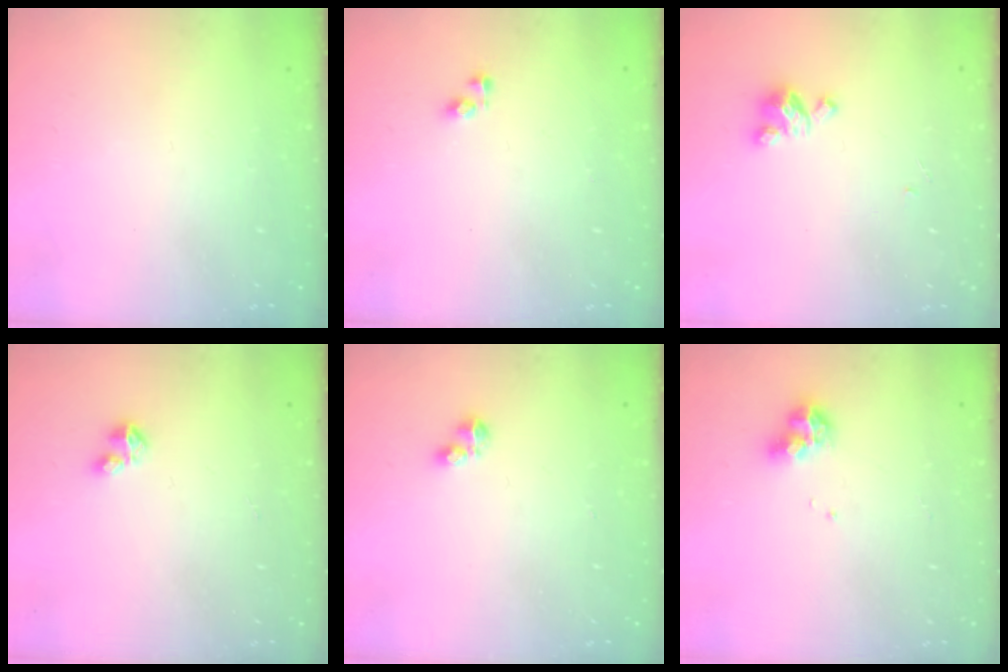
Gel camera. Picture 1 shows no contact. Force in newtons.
{"total": 3.7, "press": 3.7, "slide": 0.5}
{"total": 3.6, "press": 3.6, "slide": 0.3}
{"total": 2.1, "press": 2.1, "slide": 0.2}
{"total": 2.8, "press": 2.8, "slide": 0.4}
{"total": 7.9, "press": 7.9, "slide": 0.4}